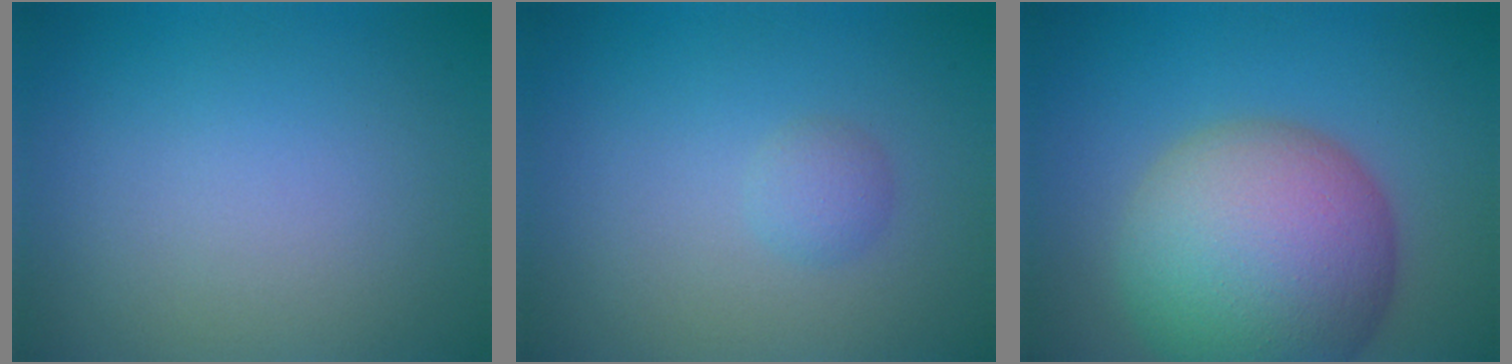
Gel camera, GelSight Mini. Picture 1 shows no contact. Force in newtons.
{"total": 1.2, "press": 1.2, "slide": 0.0}
{"total": 13.3, "press": 13.3, "slide": 0.7}